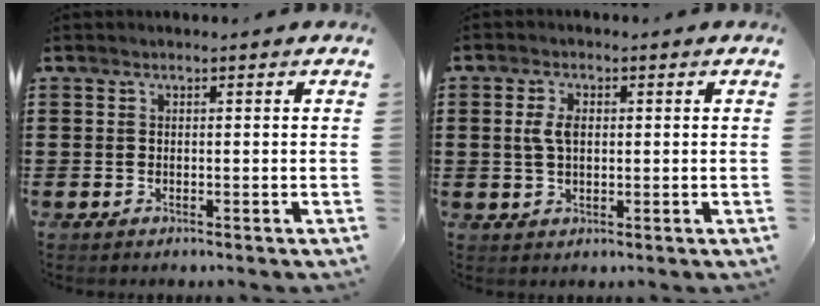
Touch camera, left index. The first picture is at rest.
{"total": 3.5, "force": [0.5, 1.9, 2.9], "torque": [-0.070, 0.006, 0.005]}